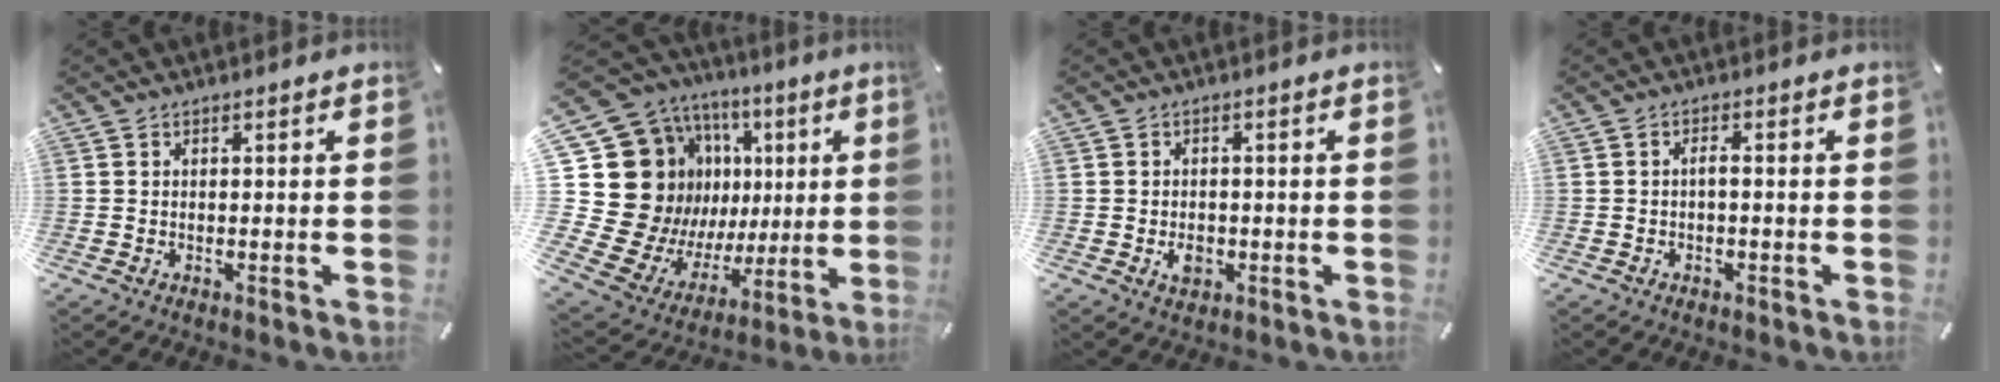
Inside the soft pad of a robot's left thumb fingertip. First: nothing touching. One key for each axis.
{"total": 27.3, "fx": 4.8, "fy": 21.1, "fz": 16.7, "tx": -0.296, "ty": -0.068, "tz": 0.142}
{"total": 3.9, "fx": -1.0, "fy": 3.0, "fz": 2.3, "tx": -0.037, "ty": -0.001, "tz": -0.020}
{"total": 1.8, "fx": -0.5, "fy": 0.7, "fz": 1.6, "tx": -0.030, "ty": 0.005, "tz": -0.011}